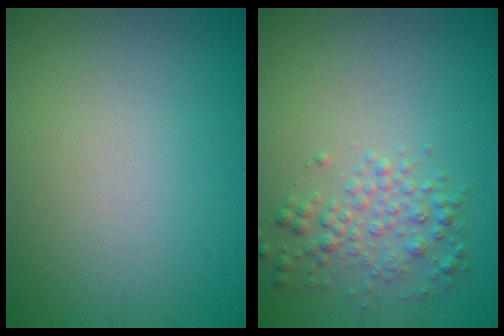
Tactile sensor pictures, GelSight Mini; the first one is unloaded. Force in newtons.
{"total": 2.5, "press": 2.5, "slide": 0.1}